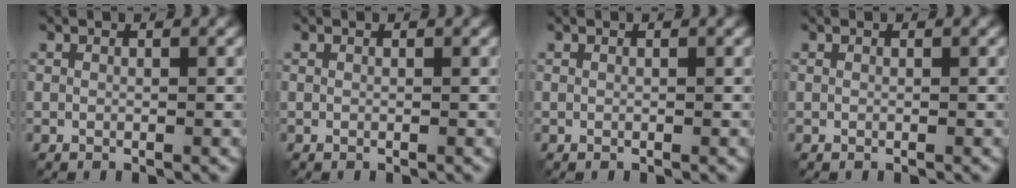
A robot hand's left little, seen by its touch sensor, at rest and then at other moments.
{"total": 0.0}
{"total": 0.0}
{"total": 0.0}